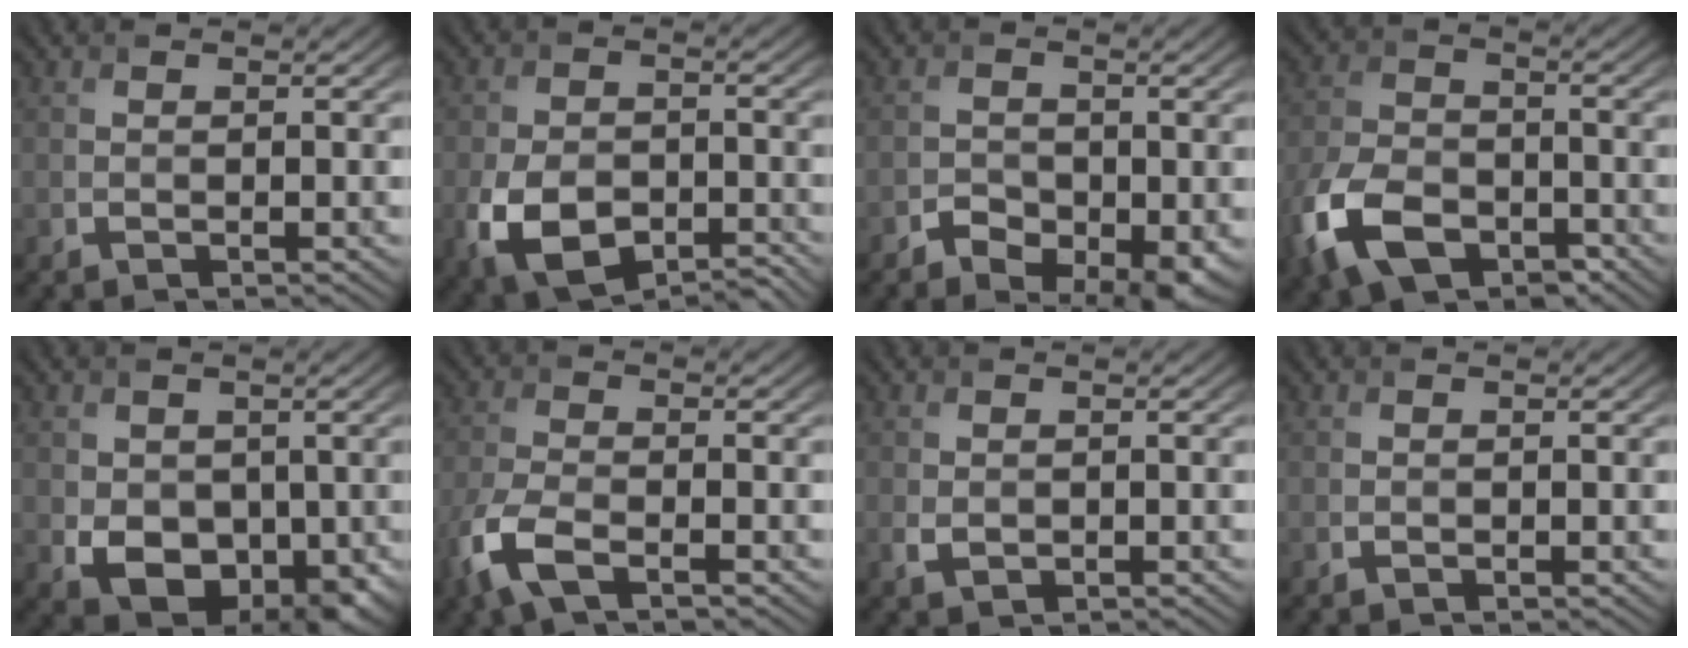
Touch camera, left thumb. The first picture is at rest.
{"total": 9.2, "force": [-4.2, 5.6, 5.9], "torque": [-0.131, -0.026, -0.064]}
{"total": 5.9, "force": [-3.1, 3.4, 3.7], "torque": [-0.059, -0.008, -0.049]}
{"total": 11.2, "force": [-5.9, 6.6, 6.8], "torque": [-0.171, -0.021, -0.120]}
{"total": 7.3, "force": [-0.5, 5.6, 4.6], "torque": [-0.092, -0.029, -0.001]}
{"total": 6.0, "force": [-3.4, 2.4, 4.3], "torque": [-0.112, -0.011, -0.079]}
{"total": 1.5, "force": [-0.2, 1.2, 0.9], "torque": [-0.023, -0.008, -0.001]}
{"total": 0.0}